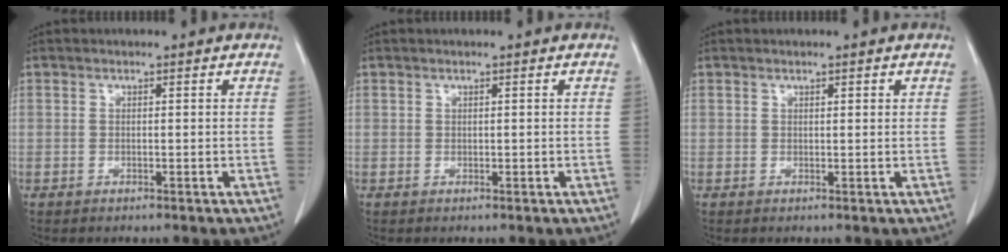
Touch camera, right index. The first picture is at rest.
{"total": 0.0}
{"total": 0.6, "force": [0.3, 0.2, 0.4], "torque": [-0.009, -0.001, 0.005]}